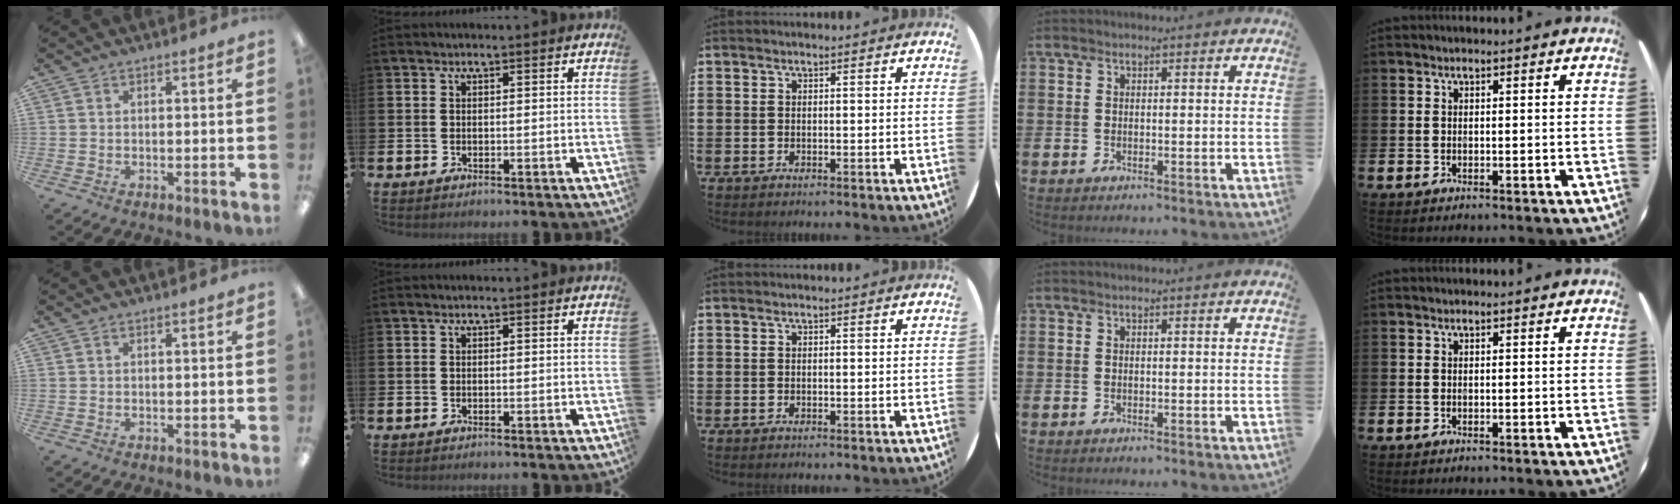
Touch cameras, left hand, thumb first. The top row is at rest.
{}